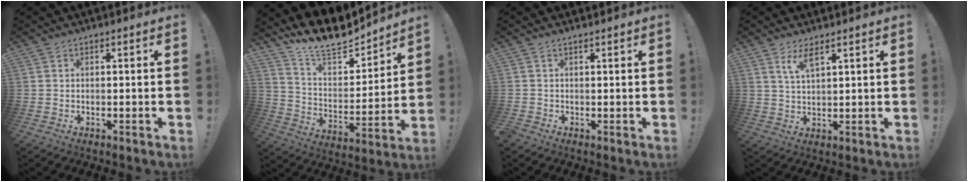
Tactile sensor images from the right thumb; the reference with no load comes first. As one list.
[{"total": 15.1, "force": [12.9, 5.4, 5.6], "torque": [-0.113, -0.097, 0.233]}, {"total": 0.9, "force": [0.1, 0.8, -0.3], "torque": [-0.001, 0.004, 0.004]}, {"total": 5.0, "force": [3.1, 1.1, 3.7], "torque": [-0.063, -0.011, 0.052]}]